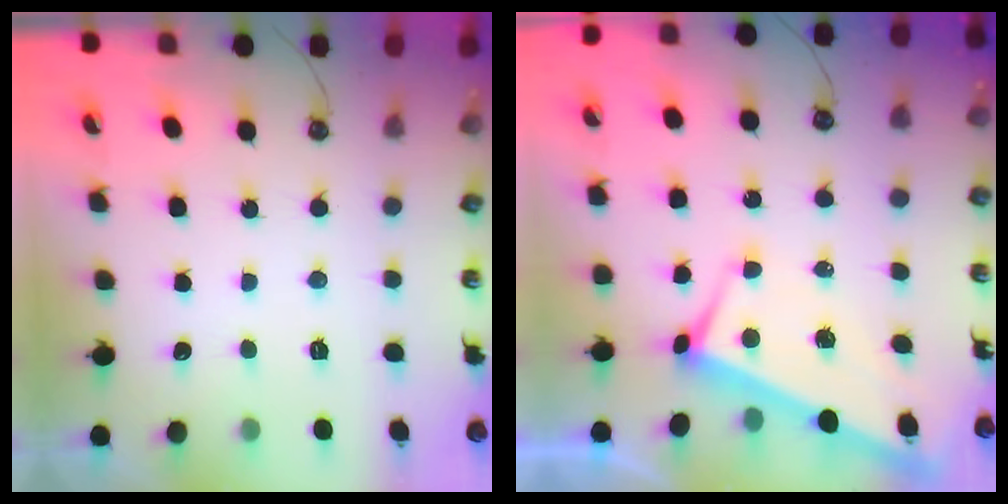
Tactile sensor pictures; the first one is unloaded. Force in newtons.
{"total": 2.9, "press": 2.8, "slide": 0.9}